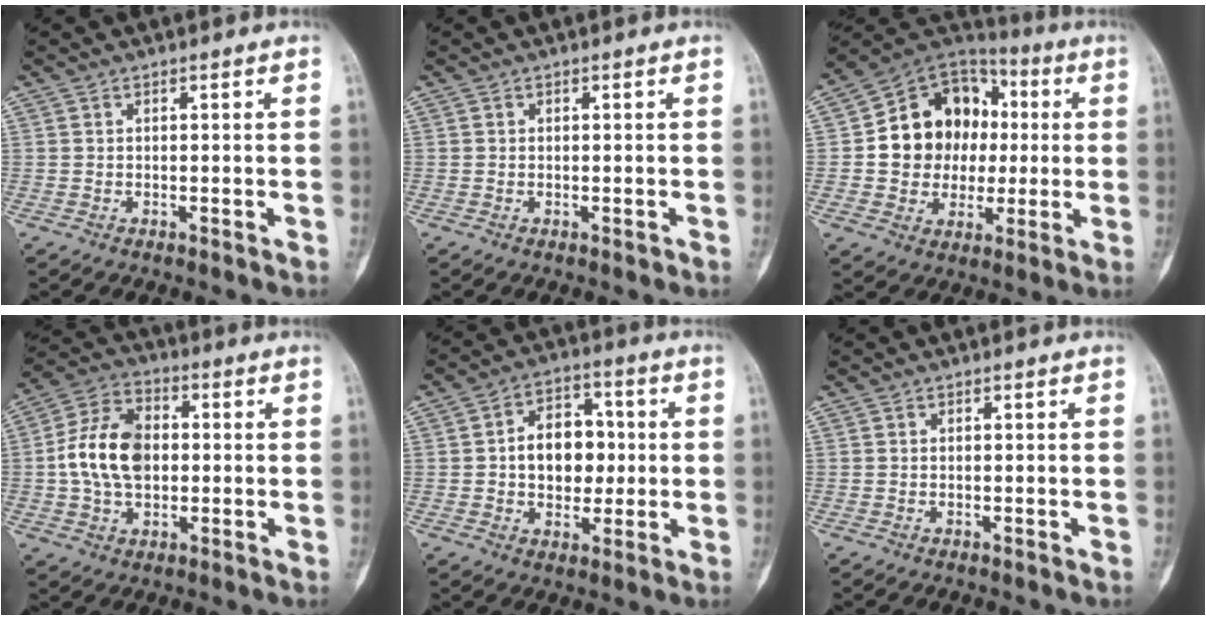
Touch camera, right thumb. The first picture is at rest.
{"total": 0.0}
{"total": 17.1, "force": [1.1, 14.5, 8.9], "torque": [-0.087, 0.027, 0.024]}
{"total": 13.5, "force": [0.1, 9.1, 9.9], "torque": [-0.171, 0.022, -0.002]}
{"total": 11.4, "force": [0.4, 8.1, 7.9], "torque": [-0.077, 0.019, 0.003]}
{"total": 0.0}